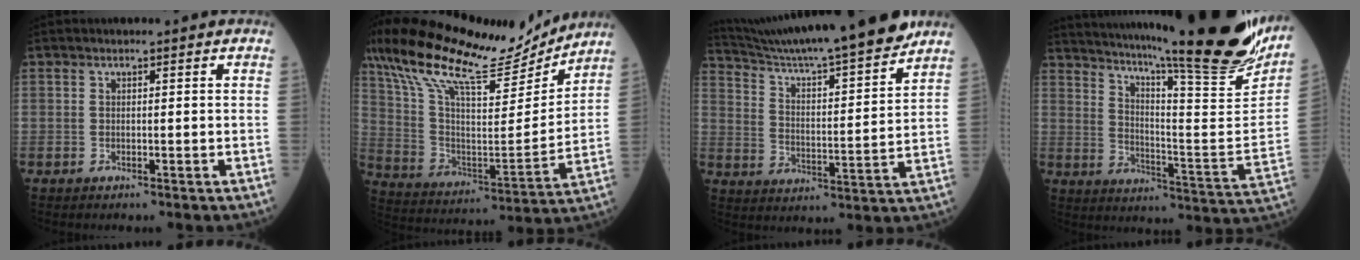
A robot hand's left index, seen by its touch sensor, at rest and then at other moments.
{"total": 23.1, "force": [19.4, 4.8, 11.5], "torque": [-0.219, 0.010, 0.322]}
{"total": 20.3, "force": [18.3, -0.6, 8.9], "torque": [-0.154, -0.023, 0.281]}
{"total": 31.0, "force": [25.1, 1.8, 18.1], "torque": [-0.278, -0.085, 0.336]}